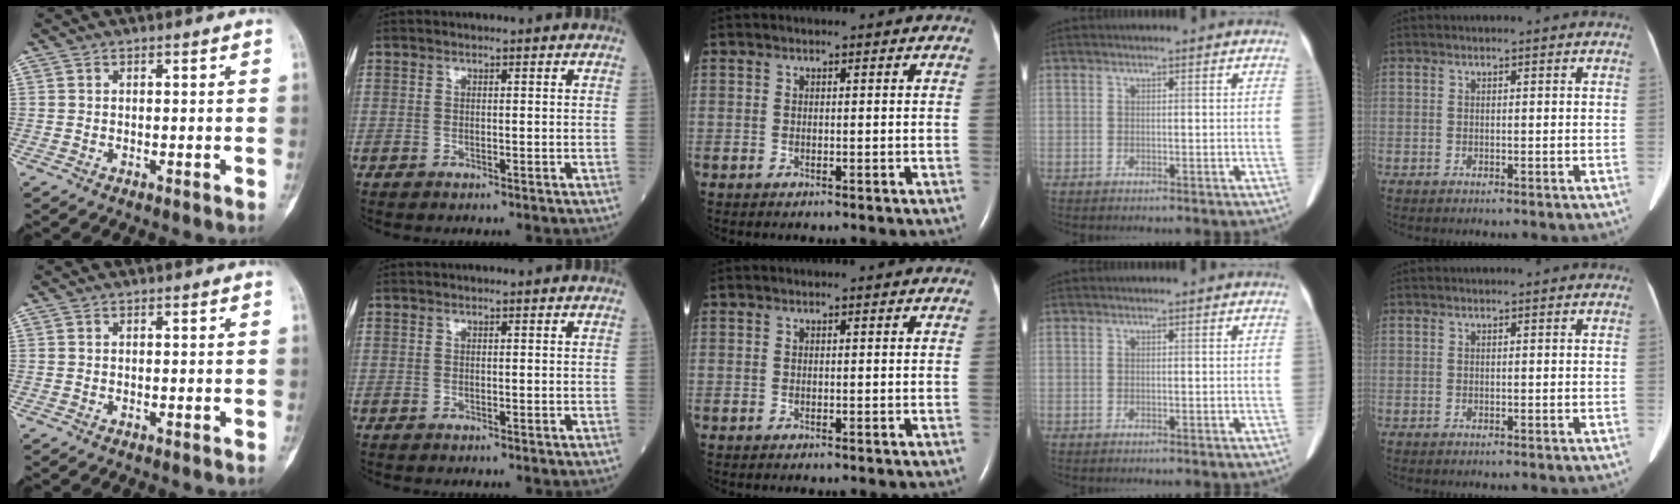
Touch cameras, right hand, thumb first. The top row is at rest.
{}